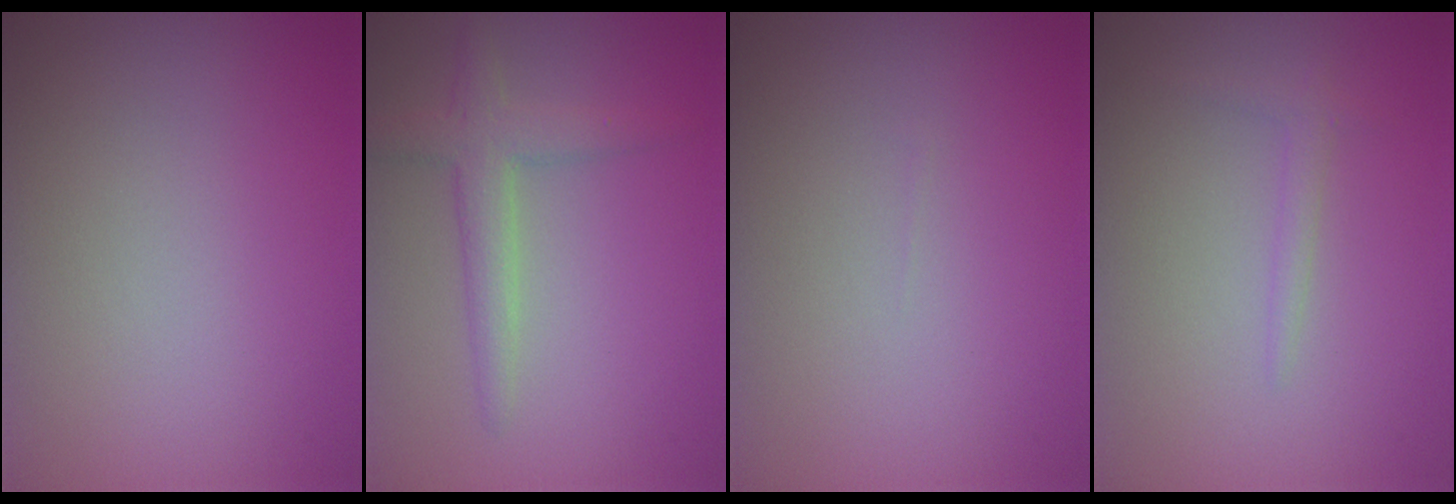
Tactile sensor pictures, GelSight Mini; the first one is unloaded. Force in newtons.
{"total": 3.0, "press": 3.0, "slide": 0.1}
{"total": 0.0}
{"total": 1.0, "press": 1.0, "slide": 0.1}